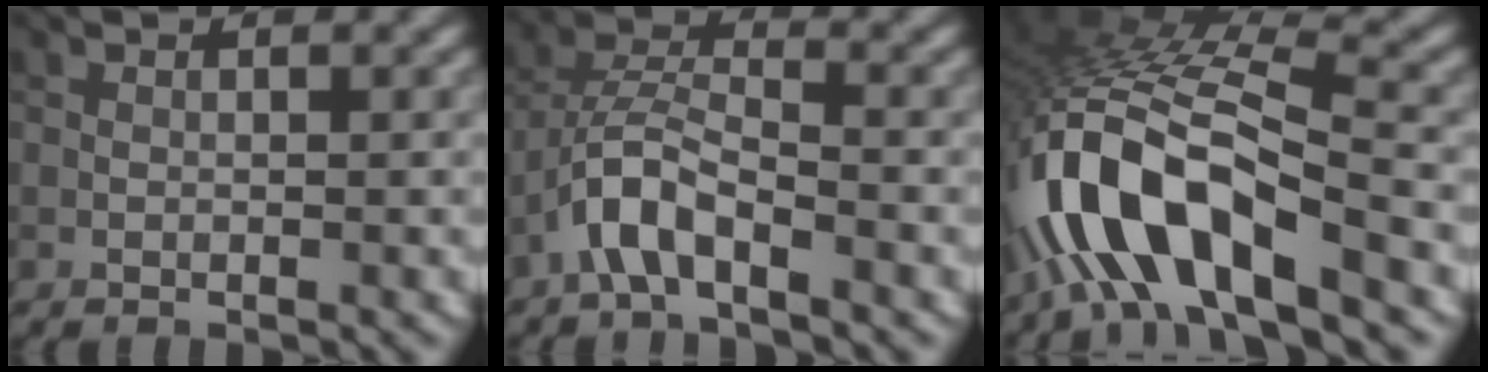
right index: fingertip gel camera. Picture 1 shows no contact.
{"total": 4.3, "force": [-2.6, 1.3, 3.2], "torque": [-0.062, 0.015, -0.056]}
{"total": 11.9, "force": [-5.9, 4.7, 9.2], "torque": [-0.178, 0.009, -0.112]}